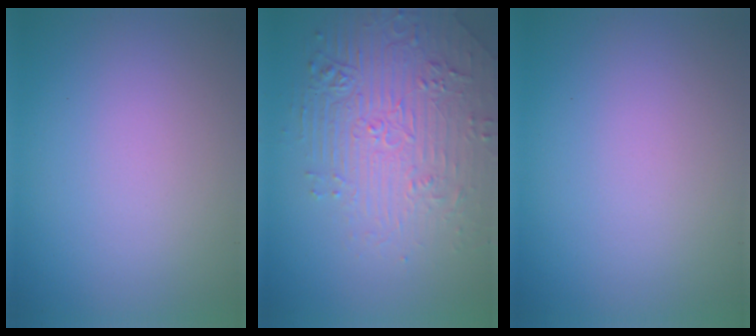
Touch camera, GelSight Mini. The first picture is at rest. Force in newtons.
{"total": 4.5, "press": 4.2, "slide": 1.7}
{"total": 0.0}